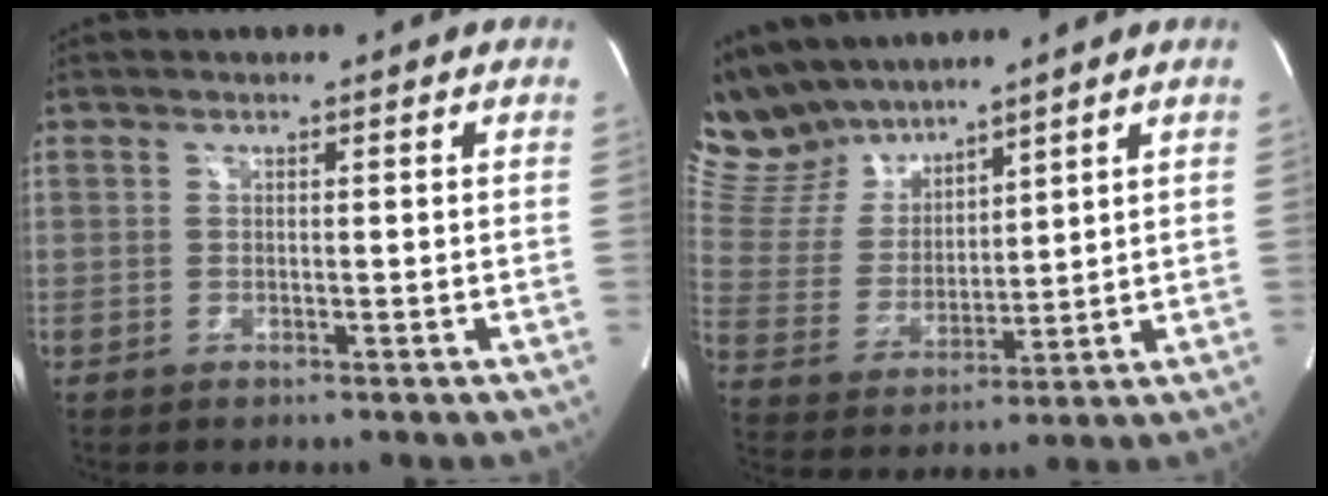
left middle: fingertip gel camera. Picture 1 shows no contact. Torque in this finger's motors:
{"motor_torque": [0.74, -1.06, 0.05, -0.06]}